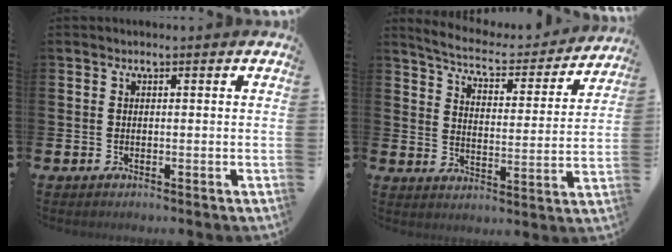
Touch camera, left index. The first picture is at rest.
{"total": 6.2, "force": [5.8, 1.0, 1.9], "torque": [-0.057, -0.049, 0.094]}